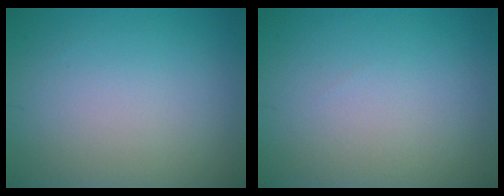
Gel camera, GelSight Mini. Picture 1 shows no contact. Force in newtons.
{"total": 0.0}